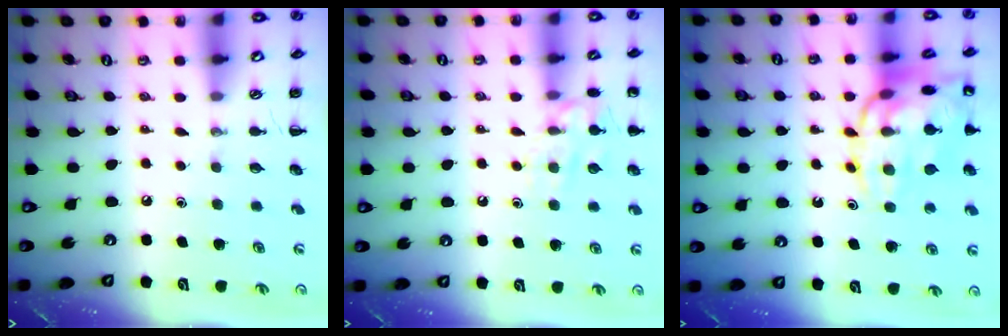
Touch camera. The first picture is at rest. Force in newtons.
{"total": 11.1, "press": 11.0, "slide": 1.2}
{"total": 18.1, "press": 18.0, "slide": 1.8}